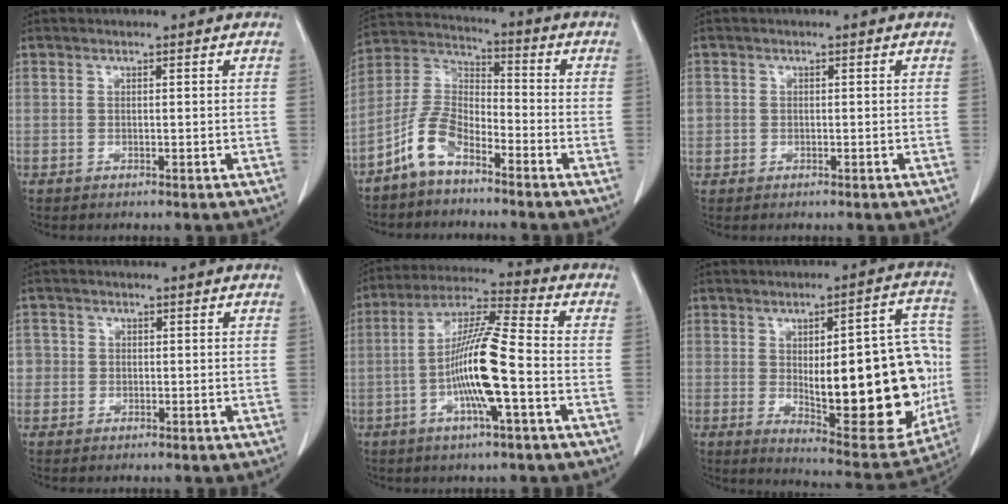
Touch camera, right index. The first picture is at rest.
{"total": 8.0, "force": [-5.5, 3.4, 4.7], "torque": [-0.112, 0.016, -0.117]}
{"total": 2.0, "force": [0.1, 1.9, 0.6], "torque": [-0.013, 0.008, 0.003]}
{"total": 2.5, "force": [-0.2, 2.5, 0.1], "torque": [0.010, 0.006, -0.007]}
{"total": 12.9, "force": [-3.1, 0.7, 12.6], "torque": [-0.242, 0.004, -0.064]}
{"total": 24.7, "force": [-1.6, 7.5, 23.5], "torque": [-0.263, 0.013, 0.001]}